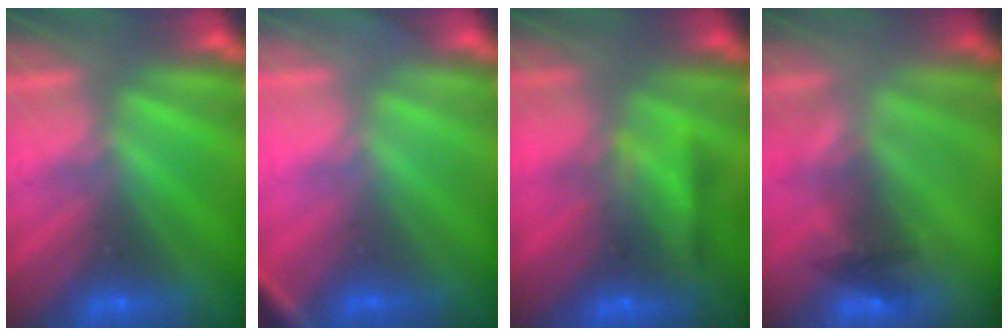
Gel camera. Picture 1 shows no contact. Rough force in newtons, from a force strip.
{"total": 2.7}
{"total": 7.5}
{"total": 2.3}